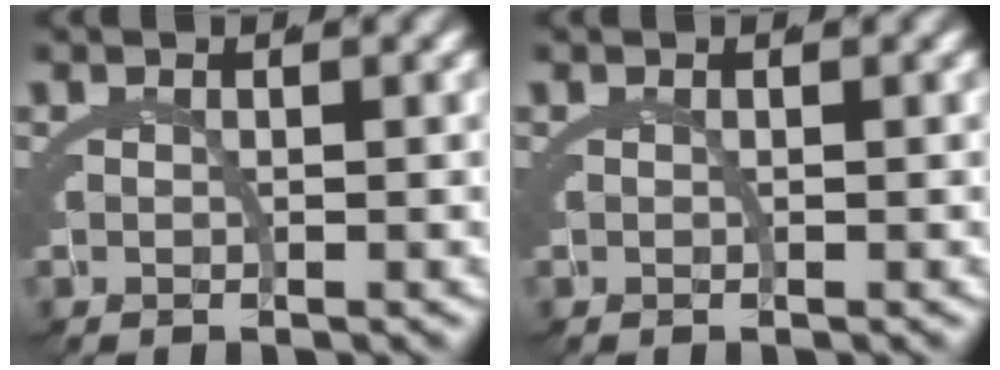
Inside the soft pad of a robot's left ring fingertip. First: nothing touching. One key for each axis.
{"total": 0.0}